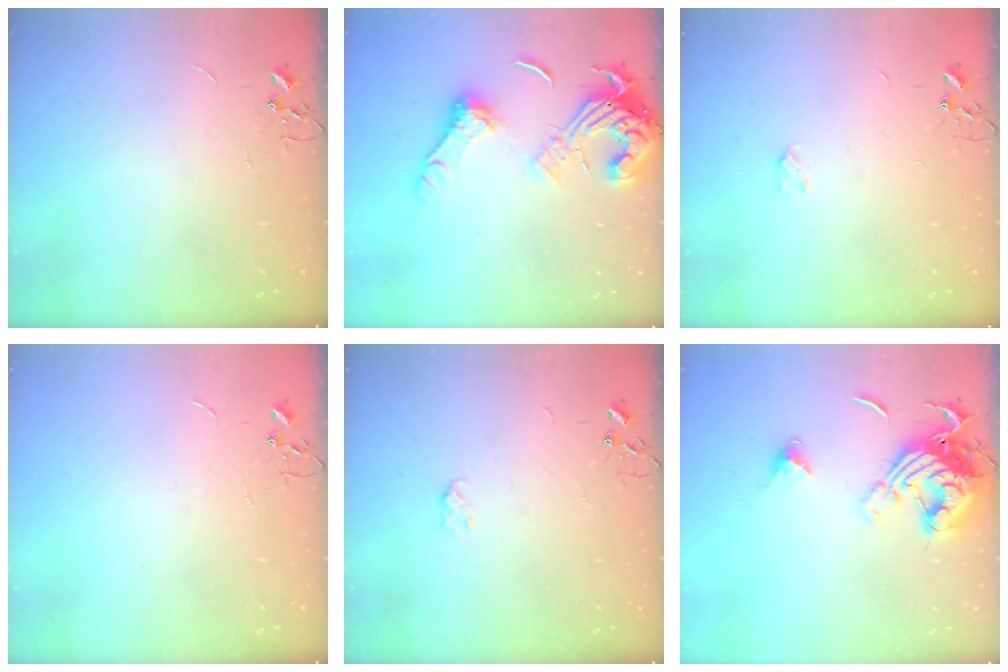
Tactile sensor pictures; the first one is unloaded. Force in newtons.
{"total": 16.7, "press": 16.6, "slide": 1.9}
{"total": 2.4, "press": 2.4, "slide": 0.4}
{"total": 0.0}
{"total": 3.2, "press": 3.1, "slide": 0.5}
{"total": 15.3, "press": 15.2, "slide": 1.7}